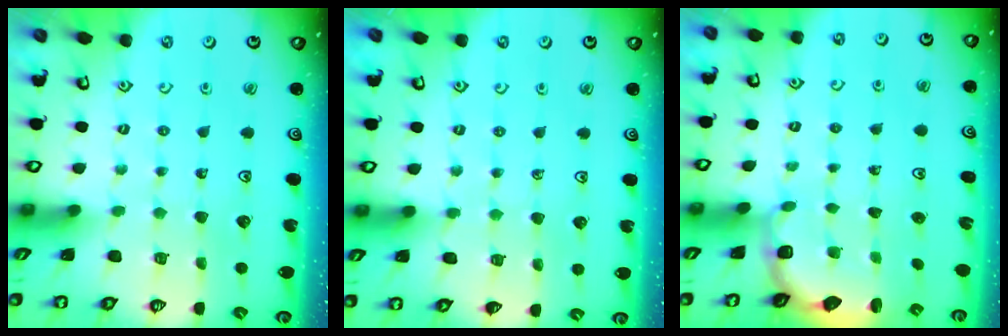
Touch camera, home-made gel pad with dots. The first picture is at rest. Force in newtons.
{"total": 5.5, "press": 5.4, "slide": 0.7}
{"total": 2.8, "press": 2.3, "slide": 1.5}